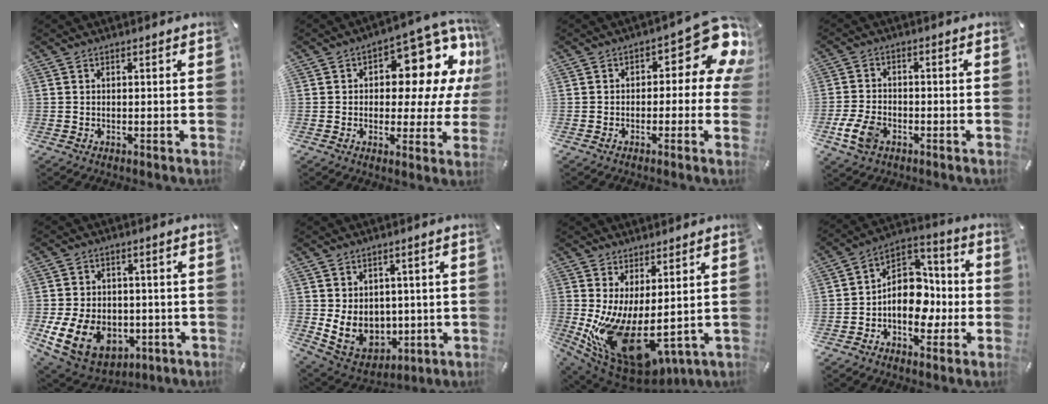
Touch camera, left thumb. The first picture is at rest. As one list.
[{"total": 14.2, "force": [6.5, 7.7, 10.0], "torque": [-0.126, -0.055, 0.107]}, {"total": 12.3, "force": [4.2, 6.1, 9.8], "torque": [-0.113, -0.035, 0.069]}, {"total": 7.2, "force": [-3.2, 4.7, 4.3], "torque": [-0.103, 0.009, -0.059]}, {"total": 13.7, "force": [-3.4, 10.3, 8.4], "torque": [-0.171, 0.011, -0.053]}, {"total": 9.4, "force": [1.1, 8.6, 3.8], "torque": [-0.087, -0.025, 0.031]}, {"total": 16.5, "force": [-3.4, 8.5, 13.8], "torque": [-0.242, -0.029, -0.029]}, {"total": 12.7, "force": [-2.7, 9.8, 7.6], "torque": [-0.124, 0.007, -0.049]}]